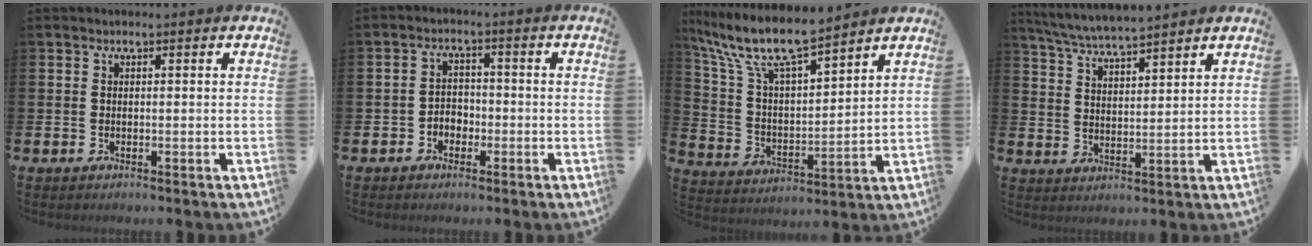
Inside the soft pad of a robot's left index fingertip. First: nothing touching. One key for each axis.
{"total": 2.5, "fx": -1.6, "fy": 1.8, "fz": 0.6, "tx": -0.024, "ty": 0.011, "tz": -0.035}
{"total": 10.5, "fx": 9.3, "fy": 1.9, "fz": 4.6, "tx": -0.132, "ty": -0.053, "tz": 0.162}
{"total": 5.2, "fx": 5.1, "fy": -0.1, "fz": 1.0, "tx": -0.044, "ty": -0.027, "tz": 0.091}